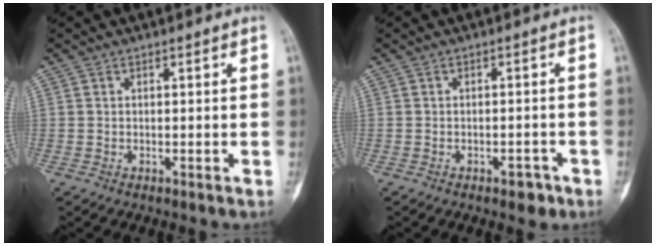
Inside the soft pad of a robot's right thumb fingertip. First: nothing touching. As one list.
[{"total": 3.1, "force": [-1.8, 1.5, 1.9], "torque": [-0.016, 0.011, -0.019]}]